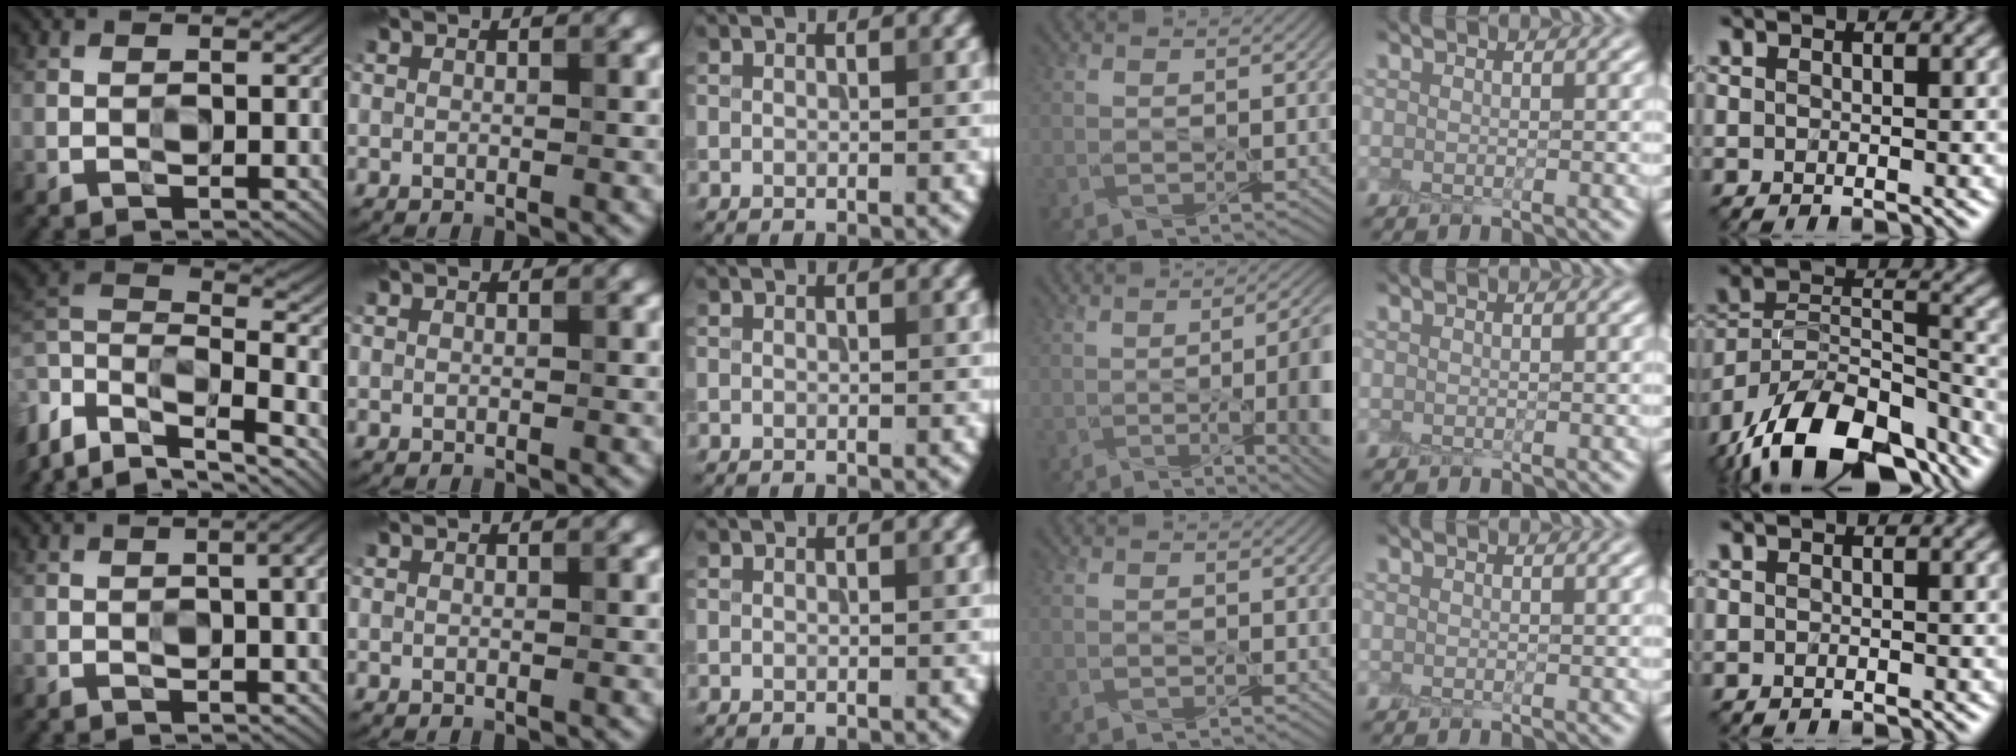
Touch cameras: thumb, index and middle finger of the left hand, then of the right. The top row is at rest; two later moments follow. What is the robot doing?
{"motion": "peel", "object": "plastic wrap"}